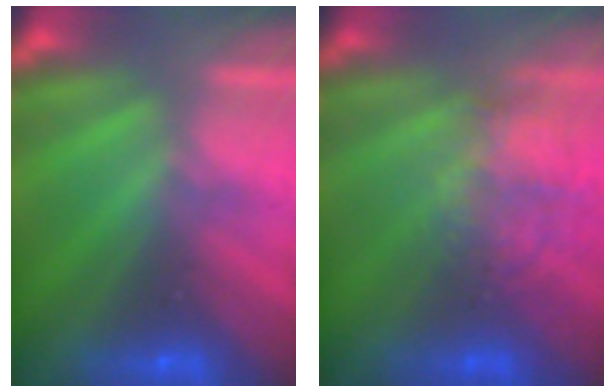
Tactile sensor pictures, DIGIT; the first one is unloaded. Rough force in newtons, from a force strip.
{"total": 2.1}